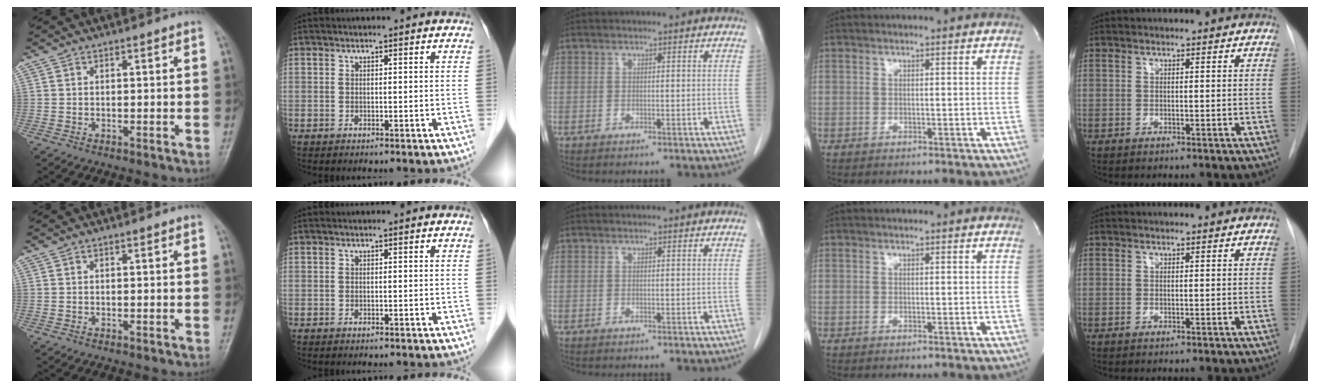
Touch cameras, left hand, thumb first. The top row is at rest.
{}